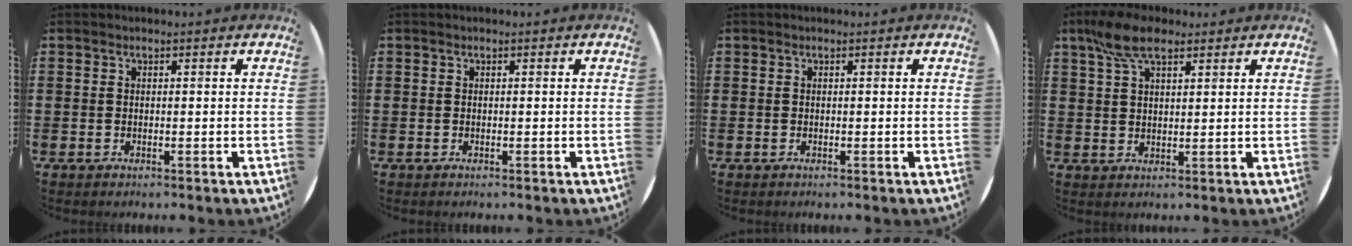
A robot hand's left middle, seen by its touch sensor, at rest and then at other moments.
{"total": 0.0}
{"total": 0.0}
{"total": 6.8, "force": [4.5, 2.8, 4.2], "torque": [-0.093, 0.005, 0.084]}